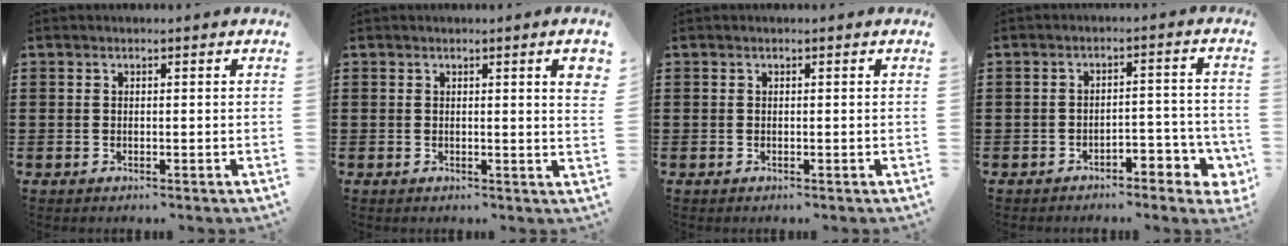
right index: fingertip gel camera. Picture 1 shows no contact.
{"total": 3.1, "force": [1.0, 0.0, 3.0], "torque": [-0.049, -0.004, 0.013]}
{"total": 0.0}
{"total": 3.8, "force": [-2.7, 1.5, 2.2], "torque": [-0.039, 0.011, -0.053]}